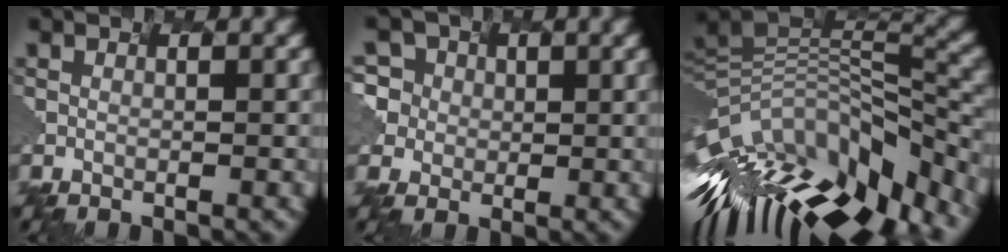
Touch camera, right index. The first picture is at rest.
{"total": 4.0, "force": [1.2, 3.8, 0.4], "torque": [-0.037, 0.020, 0.019]}
{"total": 11.8, "force": [-7.2, 3.7, 8.7], "torque": [-0.194, 0.008, -0.103]}